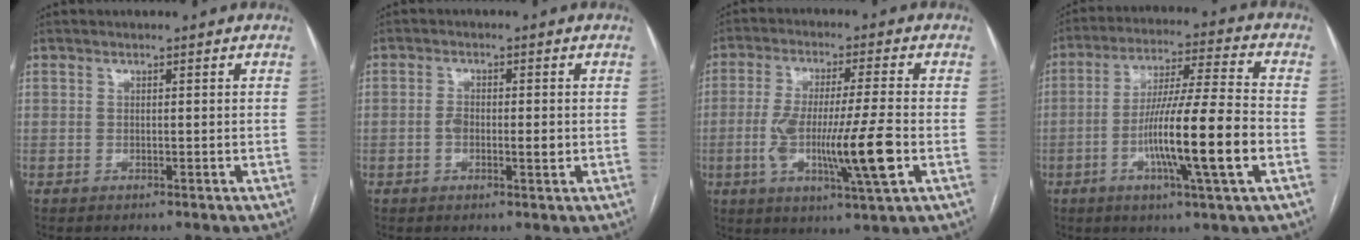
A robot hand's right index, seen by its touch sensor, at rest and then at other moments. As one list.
[{"total": 3.9, "force": [-0.5, 1.9, 3.3], "torque": [-0.060, 0.007, -0.006]}, {"total": 12.9, "force": [-2.9, 0.4, 12.6], "torque": [-0.236, -0.012, -0.049]}, {"total": 15.0, "force": [-4.1, -0.3, 14.4], "torque": [-0.259, -0.006, -0.073]}]